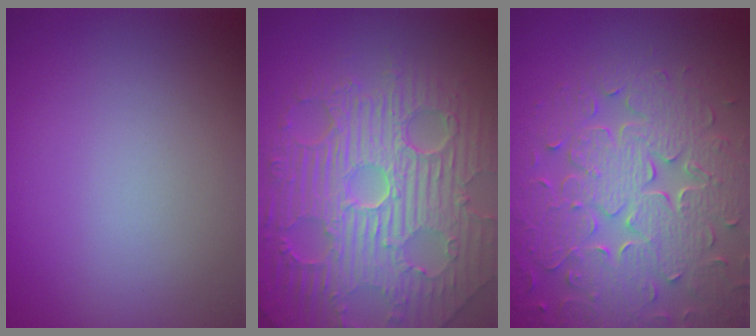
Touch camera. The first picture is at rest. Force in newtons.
{"total": 11.1, "press": 7.2, "slide": 8.4}
{"total": 8.7, "press": 6.3, "slide": 6.0}